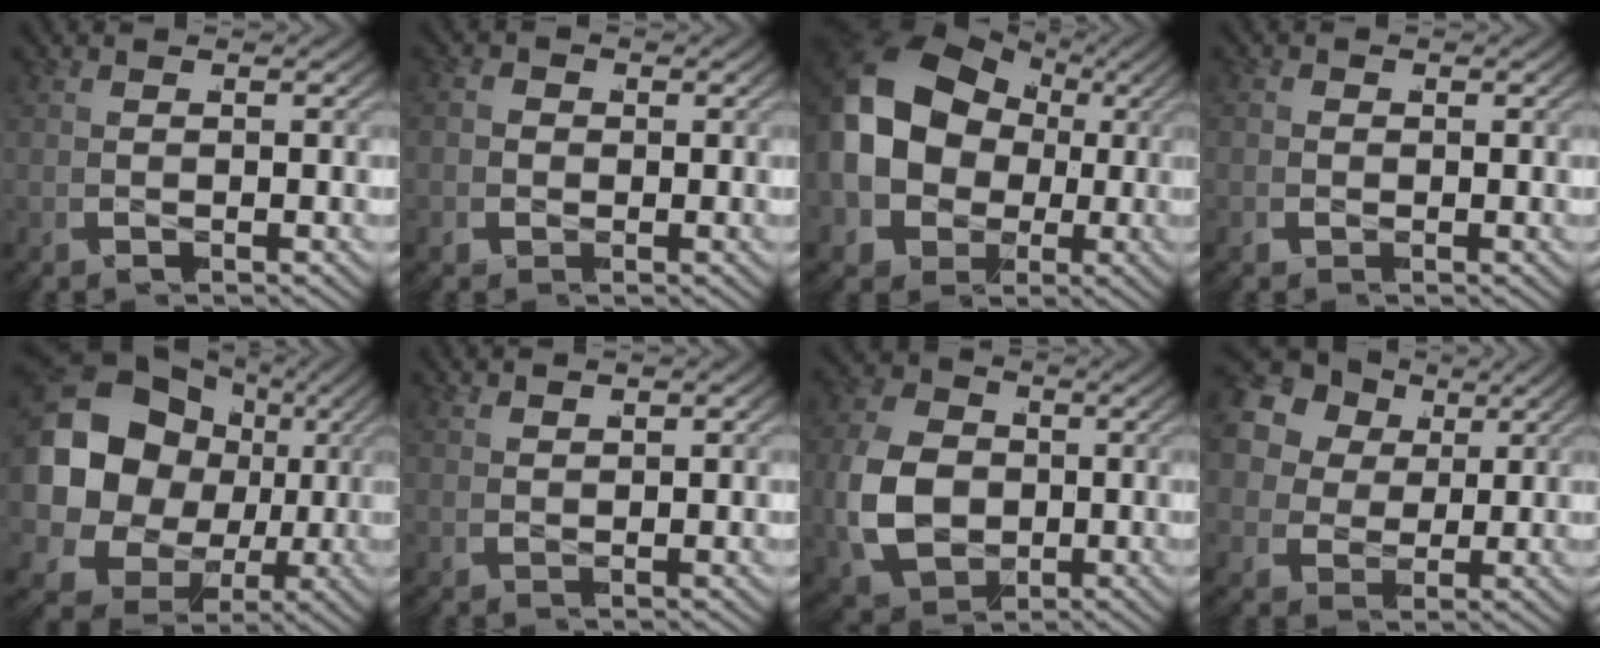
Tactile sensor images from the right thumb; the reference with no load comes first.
{"total": 1.7, "force": [-0.2, 1.5, 0.6], "torque": [-0.012, -0.005, -0.005]}
{"total": 15.4, "force": [0.6, 11.9, 9.8], "torque": [-0.237, -0.026, 0.019]}
{"total": 0.7, "force": [-0.2, 0.7, 0.2], "torque": [-0.003, -0.003, -0.004]}
{"total": 18.0, "force": [0.5, 14.1, 11.2], "torque": [-0.265, -0.025, 0.010]}
{"total": 1.0, "force": [0.7, -0.8, -0.1], "torque": [0.011, 0.010, 0.014]}
{"total": 11.4, "force": [-0.9, 9.0, 6.9], "torque": [-0.177, -0.044, 0.004]}
{"total": 11.9, "force": [3.7, 9.5, 6.1], "torque": [-0.139, 0.010, 0.044]}